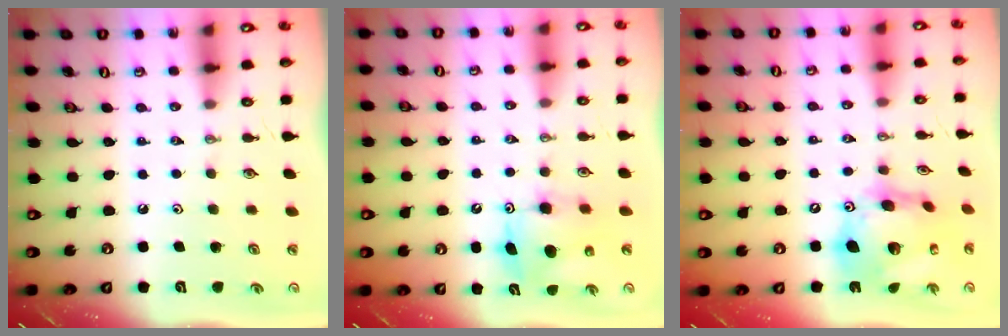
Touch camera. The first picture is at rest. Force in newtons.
{"total": 7.7, "press": 7.7, "slide": 0.4}
{"total": 20.0, "press": 19.9, "slide": 2.2}